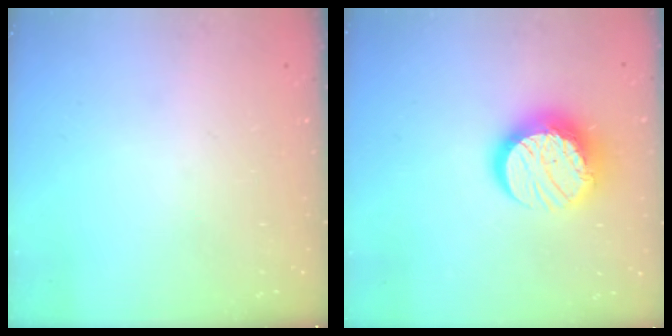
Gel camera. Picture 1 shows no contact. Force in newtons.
{"total": 13.4, "press": 13.4, "slide": 0.9}